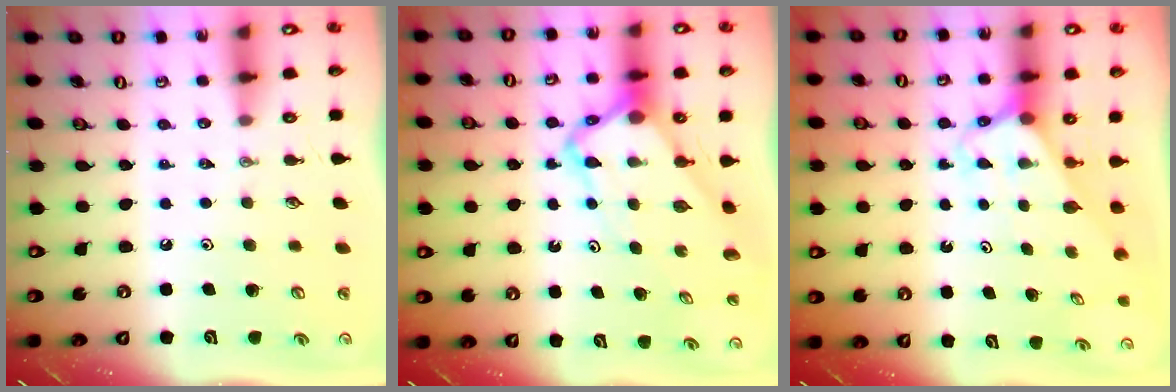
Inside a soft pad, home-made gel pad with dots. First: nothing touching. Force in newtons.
{"total": 6.7, "press": 6.6, "slide": 0.6}
{"total": 2.7, "press": 2.7, "slide": 0.1}